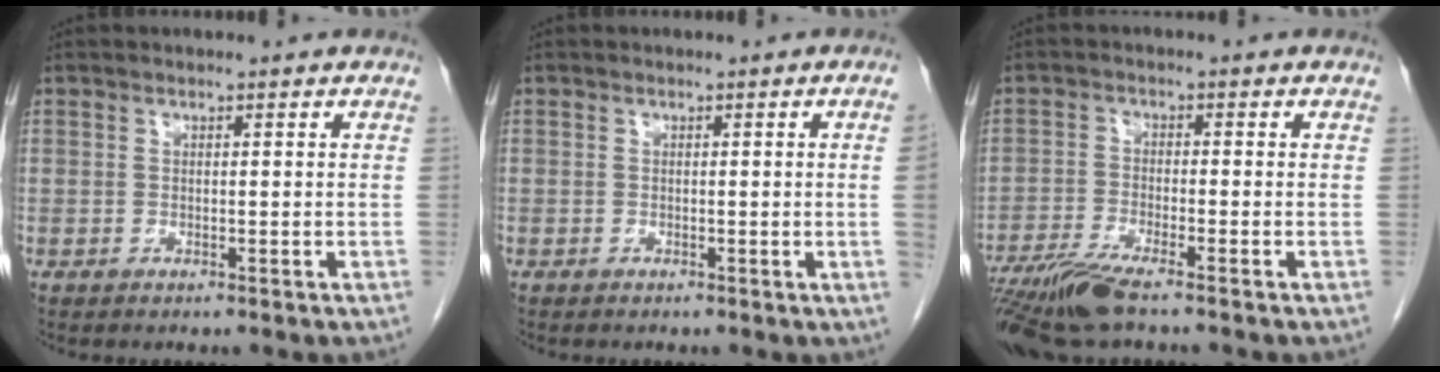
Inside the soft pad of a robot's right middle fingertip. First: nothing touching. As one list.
[{"total": 1.8, "force": [-0.2, -0.8, 1.6], "torque": [-0.017, -0.001, -0.004]}, {"total": 7.9, "force": [-6.2, 0.4, 4.9], "torque": [-0.091, -0.021, -0.112]}]